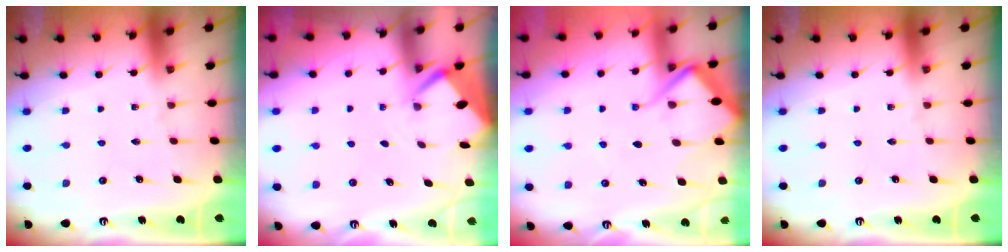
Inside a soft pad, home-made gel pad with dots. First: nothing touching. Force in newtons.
{"total": 2.6, "press": 2.6, "slide": 0.1}
{"total": 8.3, "press": 8.2, "slide": 1.0}
{"total": 0.0}